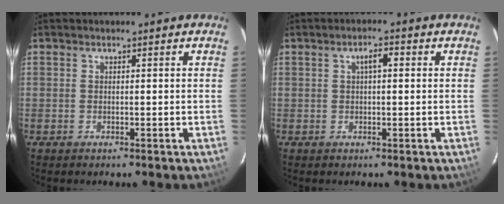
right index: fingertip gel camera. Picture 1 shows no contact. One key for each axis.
{"total": 2.5, "fx": 0.6, "fy": 0.9, "fz": 2.3, "tx": -0.041, "ty": 0.011, "tz": 0.011}